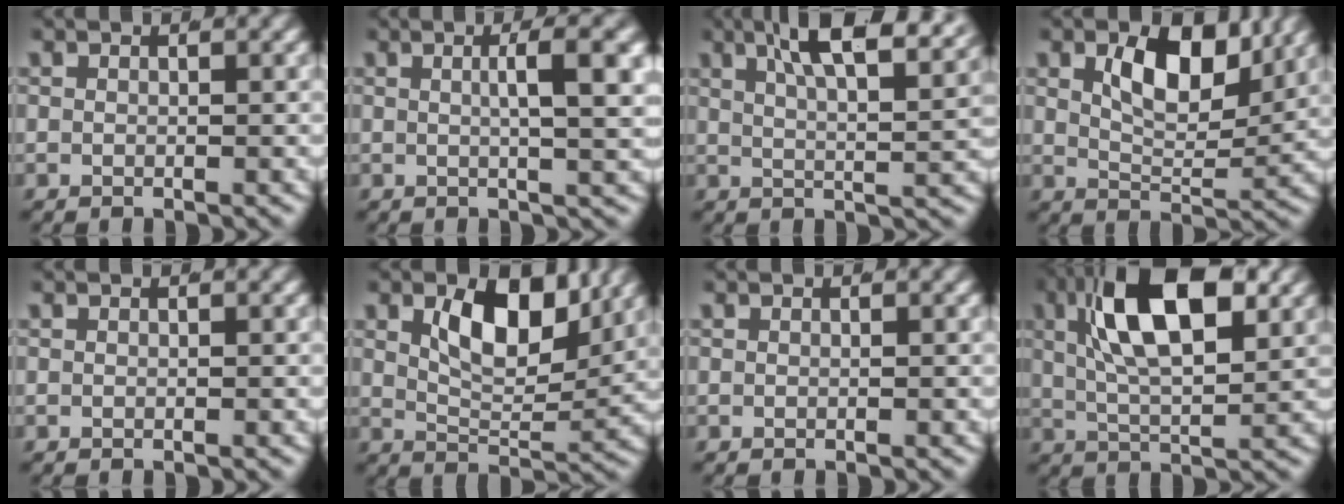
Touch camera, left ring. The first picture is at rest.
{"total": 3.4, "force": [0.7, -0.4, 3.3], "torque": [-0.044, 0.000, 0.015]}
{"total": 7.8, "force": [5.0, 1.5, 5.8], "torque": [-0.093, 0.005, 0.079]}
{"total": 5.7, "force": [2.9, 2.3, 4.4], "torque": [-0.071, -0.018, 0.056]}
{"total": 0.0}
{"total": 6.4, "force": [3.0, 2.7, 5.0], "torque": [-0.086, -0.020, 0.058]}
{"total": 0.0}
{"total": 9.2, "force": [3.0, 3.4, 8.0], "torque": [-0.145, -0.003, 0.056]}